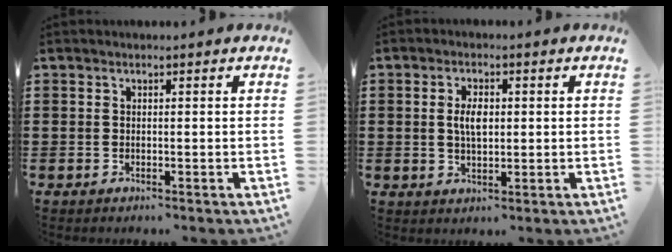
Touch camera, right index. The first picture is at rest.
{"total": 4.0, "force": [0.4, 1.9, 3.4], "torque": [-0.061, 0.005, 0.003]}